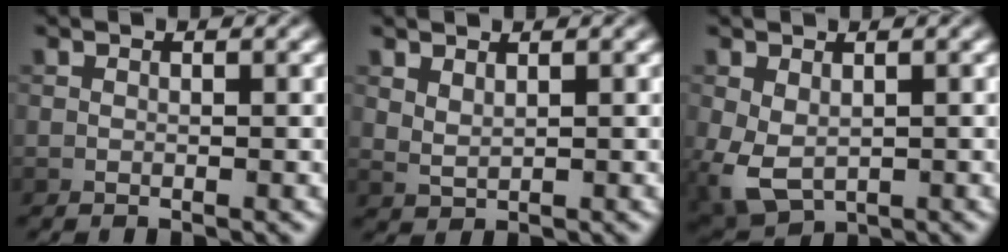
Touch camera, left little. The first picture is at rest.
{"total": 1.3, "force": [1.0, 0.4, 0.6], "torque": [-0.020, -0.003, 0.026]}
{"total": 5.0, "force": [-0.8, 3.3, 3.7], "torque": [-0.096, -0.015, -0.007]}